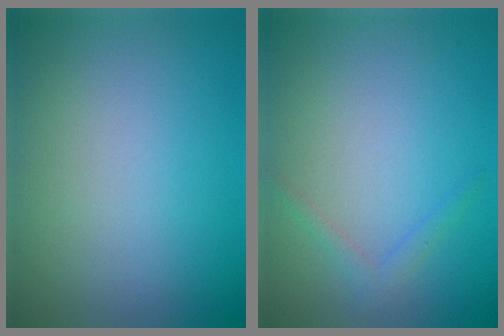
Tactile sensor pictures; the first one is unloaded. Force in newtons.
{"total": 1.2, "press": 1.2, "slide": 0.1}